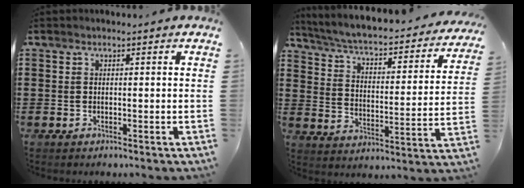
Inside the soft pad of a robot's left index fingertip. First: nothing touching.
{"total": 3.9, "force": [3.4, 0.1, 1.9], "torque": [-0.056, -0.037, 0.048]}